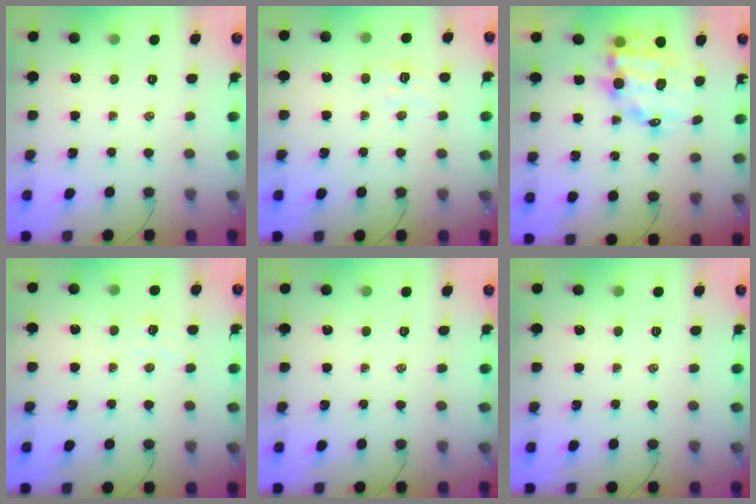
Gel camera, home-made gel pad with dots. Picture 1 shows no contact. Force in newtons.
{"total": 5.2, "press": 5.1, "slide": 1.1}
{"total": 12.1, "press": 11.6, "slide": 3.3}
{"total": 3.9, "press": 3.8, "slide": 0.8}
{"total": 0.0}
{"total": 0.0}